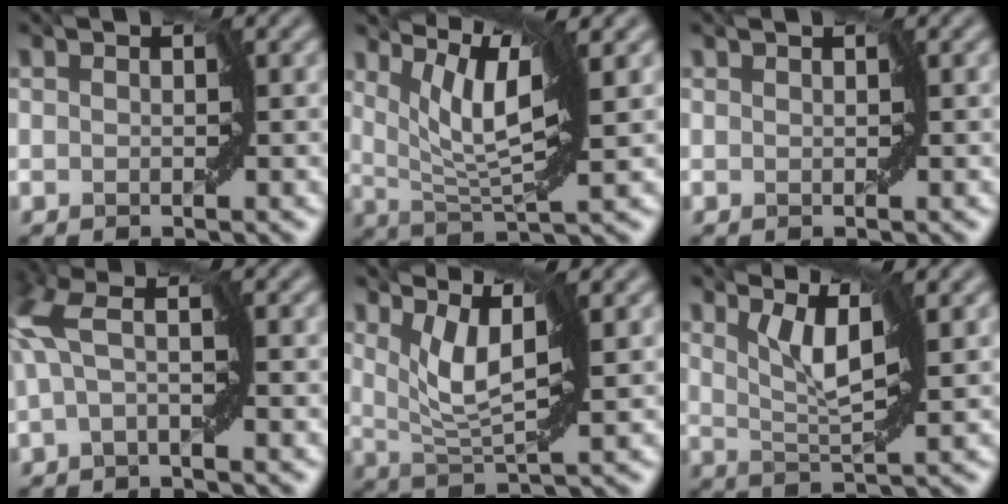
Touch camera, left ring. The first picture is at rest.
{"total": 6.1, "force": [3.0, 0.9, 5.2], "torque": [-0.096, -0.004, 0.053]}
{"total": 0.0}
{"total": 4.4, "force": [0.4, 1.1, 4.3], "torque": [-0.106, 0.022, -0.006]}
{"total": 4.4, "force": [2.2, 0.8, 3.7], "torque": [-0.075, -0.003, 0.045]}
{"total": 3.5, "force": [2.0, 0.3, 2.9], "torque": [-0.058, -0.004, 0.039]}